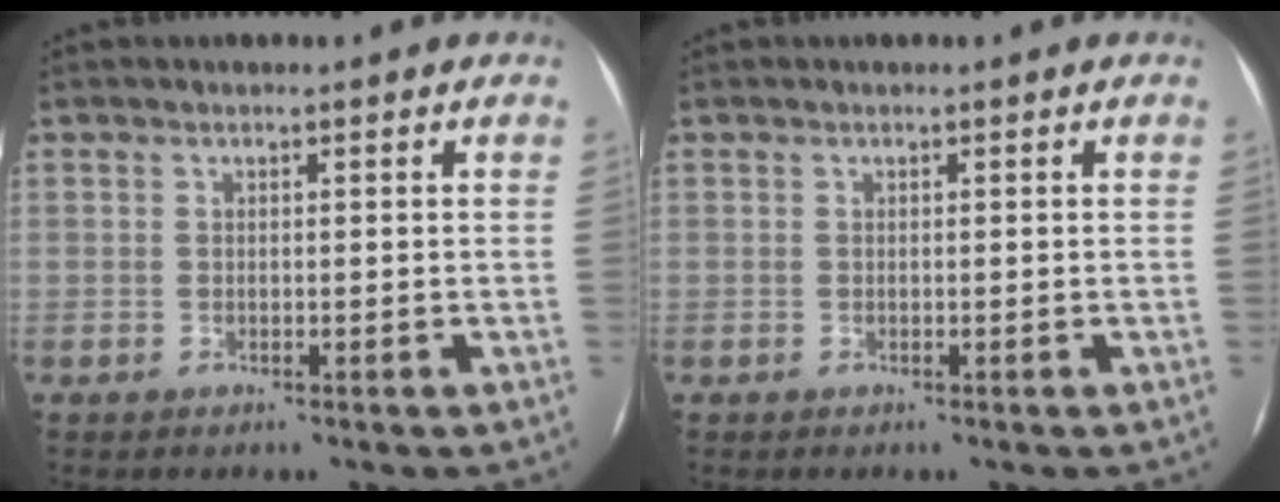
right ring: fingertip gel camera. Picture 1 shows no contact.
{"total": 0.0}